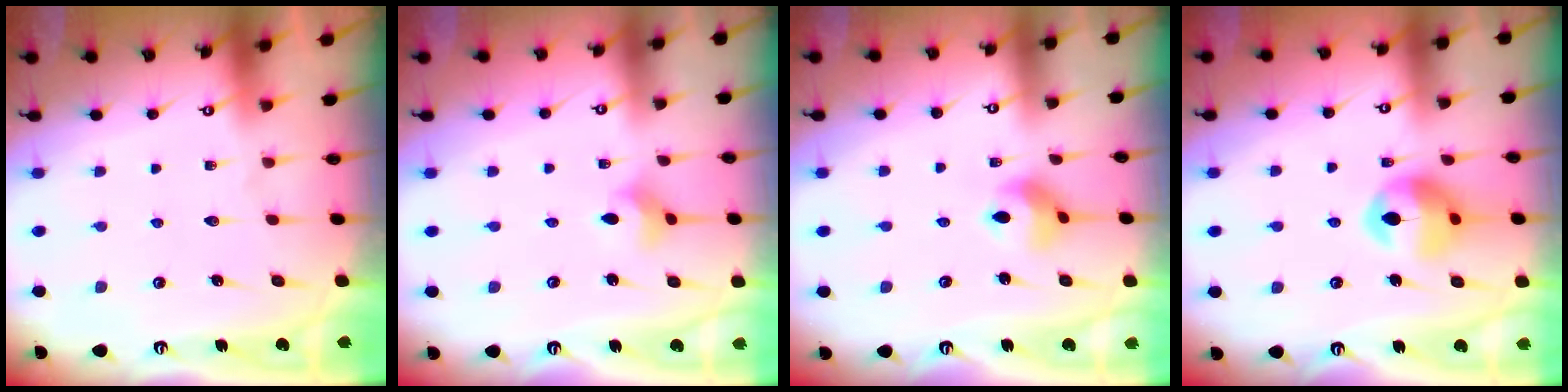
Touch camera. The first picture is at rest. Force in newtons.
{"total": 3.8, "press": 3.8, "slide": 0.5}
{"total": 6.8, "press": 6.8, "slide": 0.2}
{"total": 12.8, "press": 12.7, "slide": 1.3}